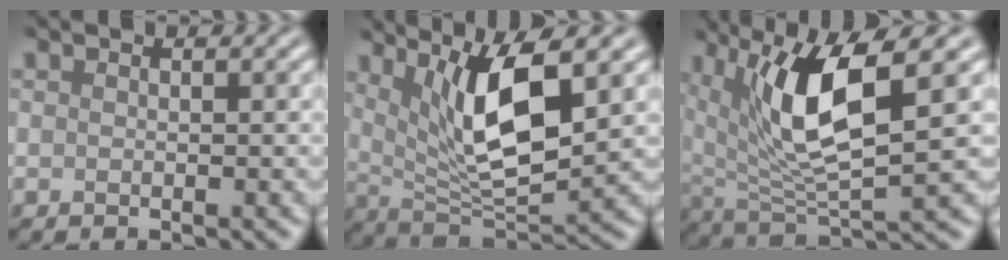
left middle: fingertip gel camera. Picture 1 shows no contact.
{"total": 8.4, "force": [3.0, 2.5, 7.4], "torque": [-0.133, -0.014, 0.057]}
{"total": 9.0, "force": [3.3, 2.7, 7.9], "torque": [-0.157, -0.010, 0.063]}